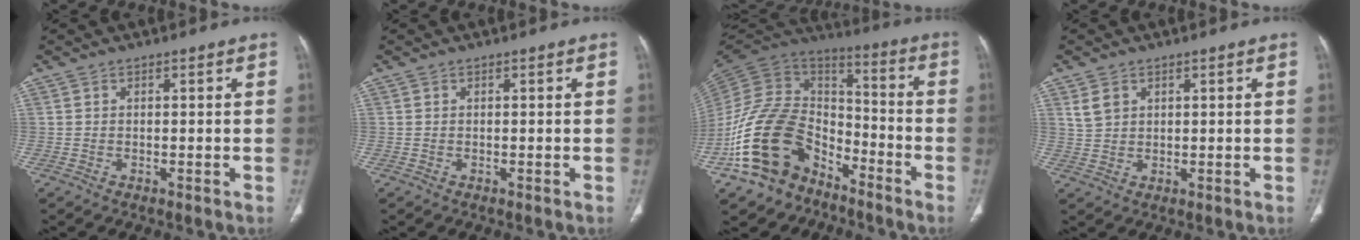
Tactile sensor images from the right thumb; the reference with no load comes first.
{"total": 0.0}
{"total": 22.4, "force": [-12.3, 14.3, 12.1], "torque": [-0.211, 0.087, -0.227]}
{"total": 3.2, "force": [1.7, 2.3, 1.5], "torque": [-0.021, -0.002, 0.044]}